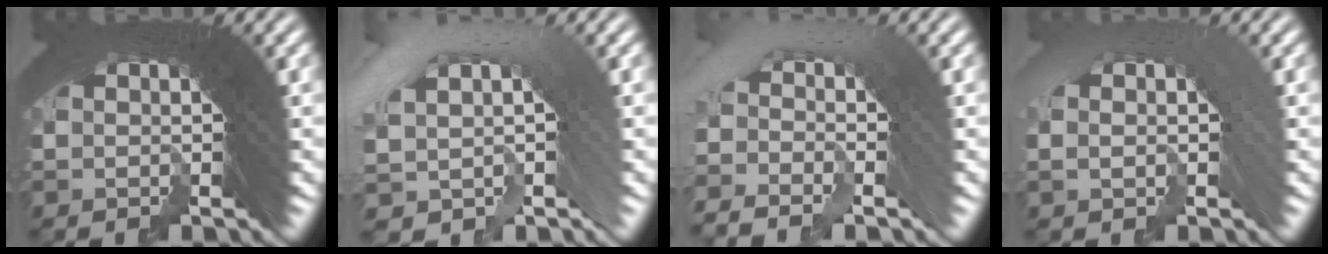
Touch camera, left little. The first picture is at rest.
{"total": 3.1, "force": [0.3, 1.6, 2.6], "torque": [-0.052, 0.014, 0.016]}
{"total": 2.9, "force": [-1.1, 1.4, 2.3], "torque": [-0.020, 0.029, -0.031]}
{"total": 1.2, "force": [-0.2, 0.5, 1.1], "torque": [0.002, 0.016, -0.008]}